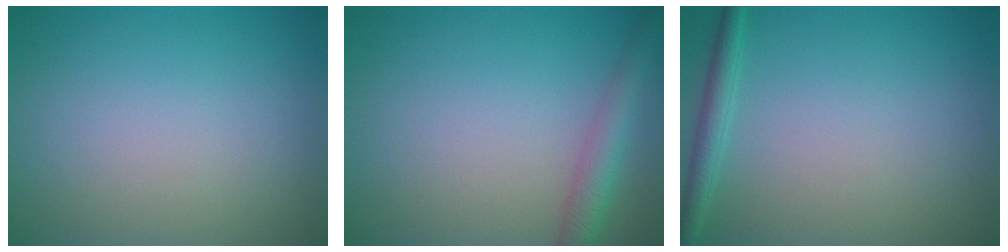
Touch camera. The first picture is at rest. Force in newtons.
{"total": 3.0, "press": 3.0, "slide": 0.1}
{"total": 1.8, "press": 1.8, "slide": 0.1}